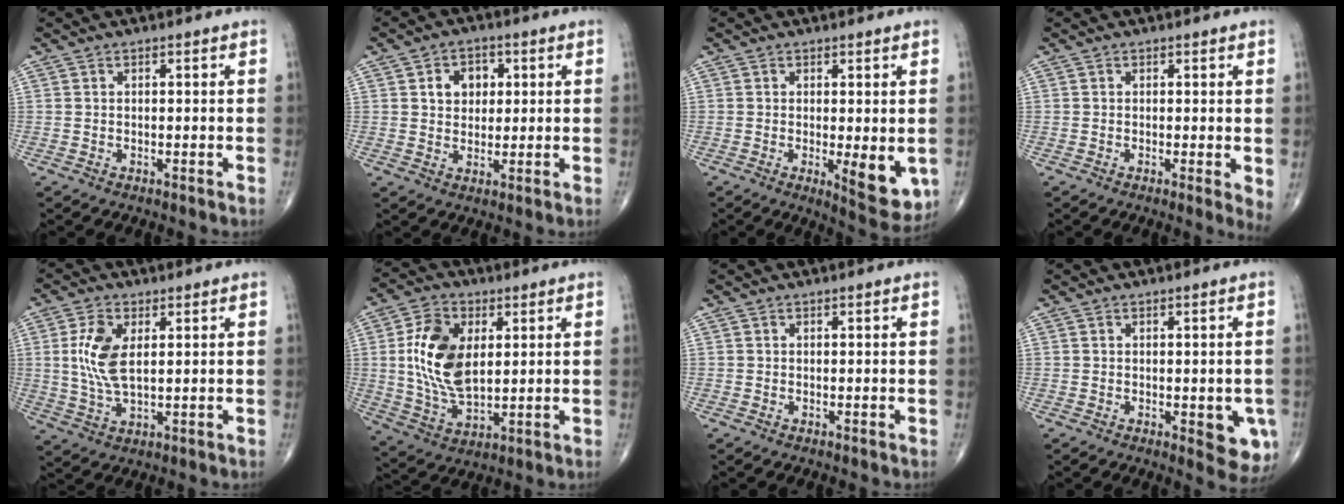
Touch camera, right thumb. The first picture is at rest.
{"total": 5.9, "force": [1.6, 4.6, 3.3], "torque": [-0.020, -0.002, 0.022]}
{"total": 7.6, "force": [-1.1, 2.7, 7.0], "torque": [-0.085, -0.021, -0.008]}
{"total": 2.8, "force": [0.2, 0.8, 2.7], "torque": [-0.038, -0.010, -0.003]}
{"total": 8.6, "force": [1.7, 4.2, 7.3], "torque": [-0.157, -0.008, 0.038]}
{"total": 14.1, "force": [2.4, 8.2, 11.2], "torque": [-0.203, -0.012, 0.049]}
{"total": 0.0}
{"total": 6.4, "force": [-1.5, 2.8, 5.5], "torque": [-0.041, -0.009, -0.013]}